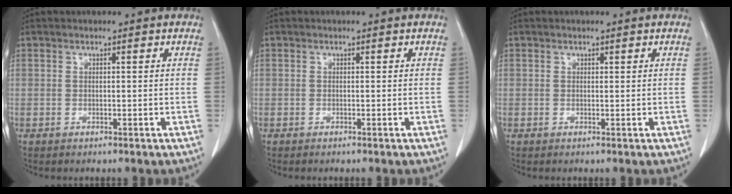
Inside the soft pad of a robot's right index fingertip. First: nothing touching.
{"total": 0.0}
{"total": 0.0}